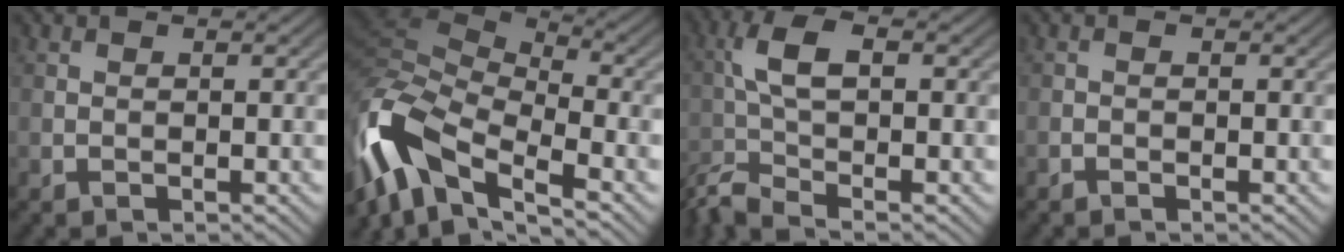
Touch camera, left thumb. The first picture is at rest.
{"total": 13.3, "force": [-5.6, 5.8, 10.5], "torque": [-0.238, -0.004, -0.110]}
{"total": 6.6, "force": [-2.8, 1.8, 5.7], "torque": [-0.122, -0.004, -0.070]}
{"total": 0.7, "force": [-0.6, 0.3, 0.1], "torque": [-0.001, -0.002, -0.011]}